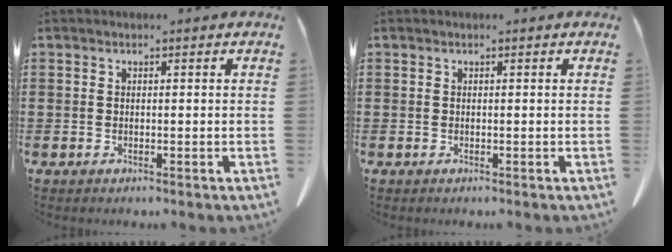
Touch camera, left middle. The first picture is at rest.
{"total": 0.0}